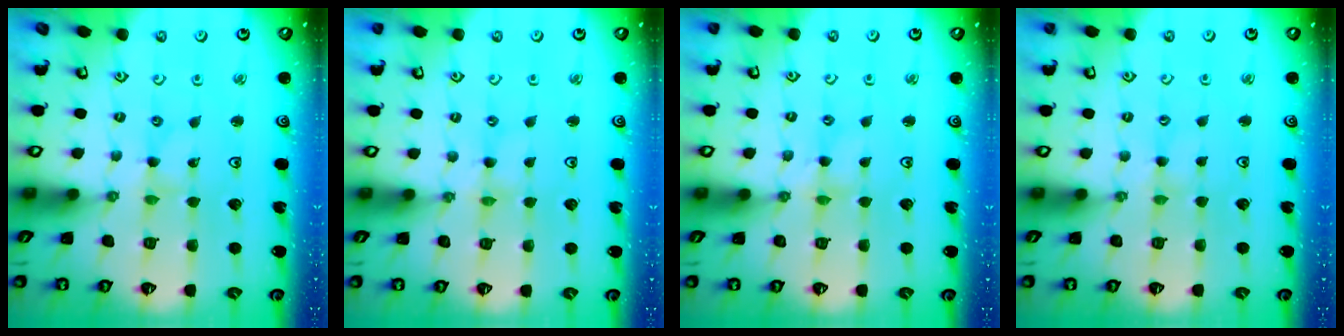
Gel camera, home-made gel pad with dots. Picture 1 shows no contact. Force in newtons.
{"total": 0.0}
{"total": 0.7, "press": 0.7, "slide": 0.2}
{"total": 1.2, "press": 1.2, "slide": 0.2}